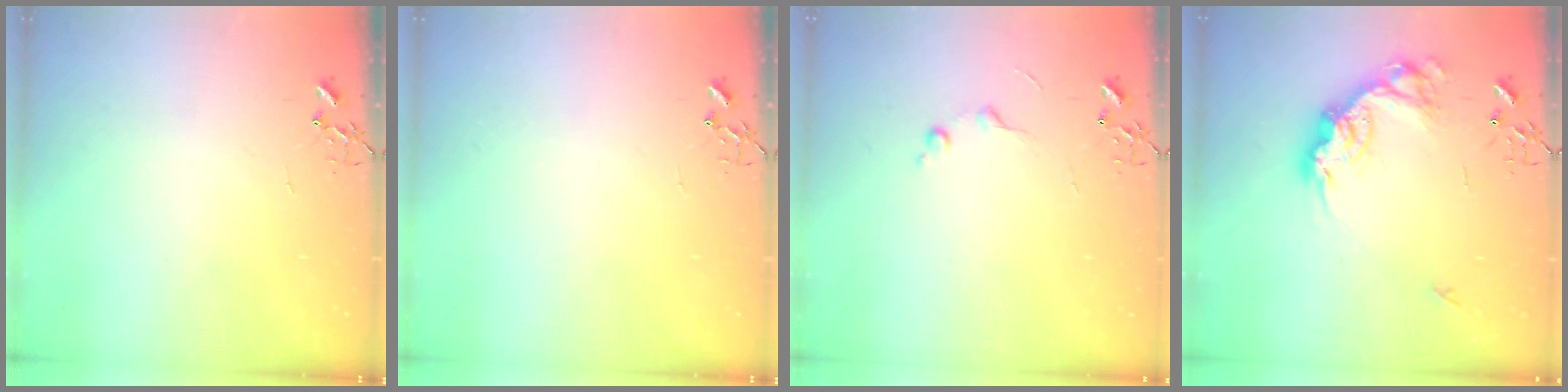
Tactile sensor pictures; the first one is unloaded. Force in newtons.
{"total": 0.0}
{"total": 6.8, "press": 6.7, "slide": 0.8}
{"total": 17.6, "press": 17.6, "slide": 1.0}